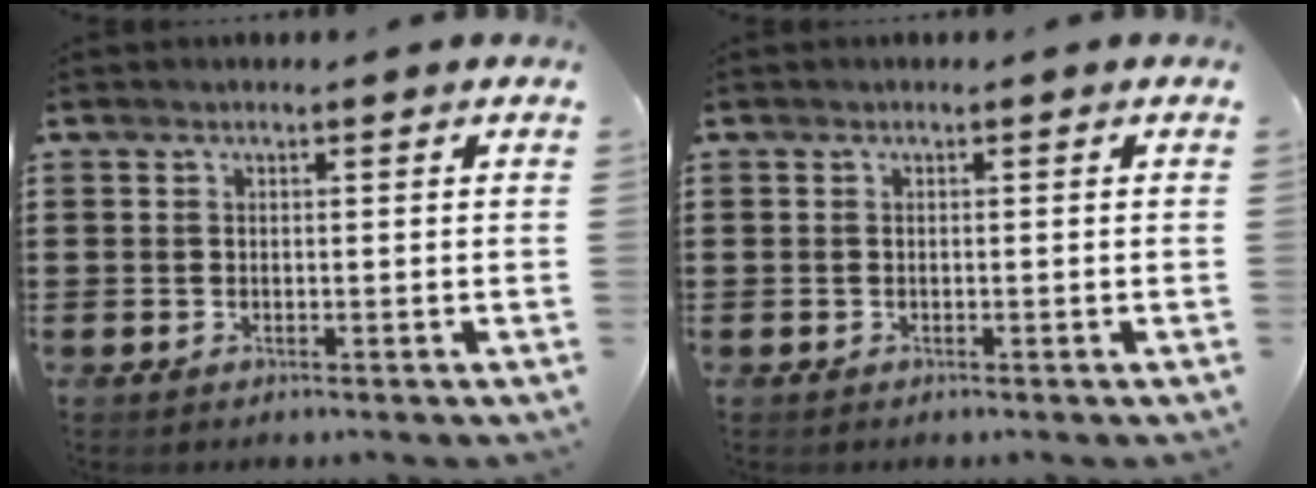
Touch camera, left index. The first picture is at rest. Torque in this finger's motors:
{"motor_torque": [0.00, 0.00, 0.00, -0.01]}